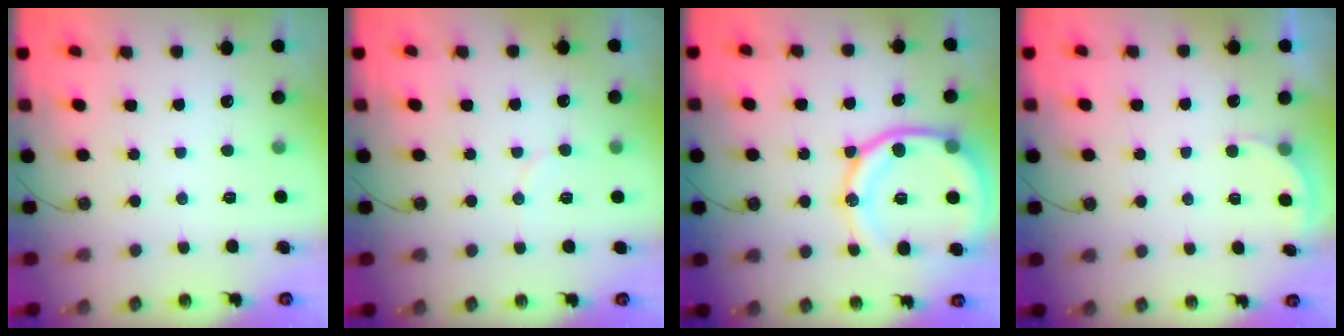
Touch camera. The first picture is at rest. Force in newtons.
{"total": 6.1, "press": 6.1, "slide": 0.5}
{"total": 18.5, "press": 18.4, "slide": 1.9}
{"total": 2.5, "press": 2.4, "slide": 0.4}